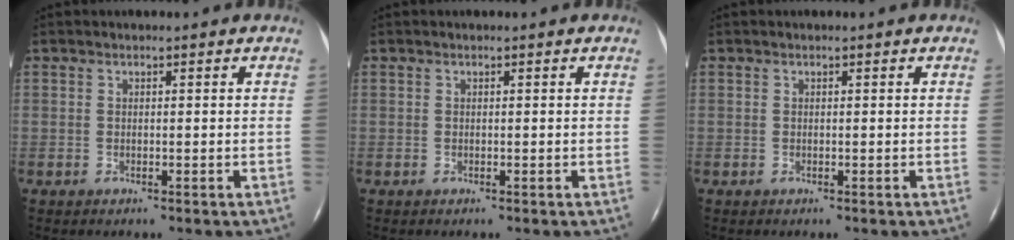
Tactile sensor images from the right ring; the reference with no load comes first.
{"total": 0.0}
{"total": 0.0}